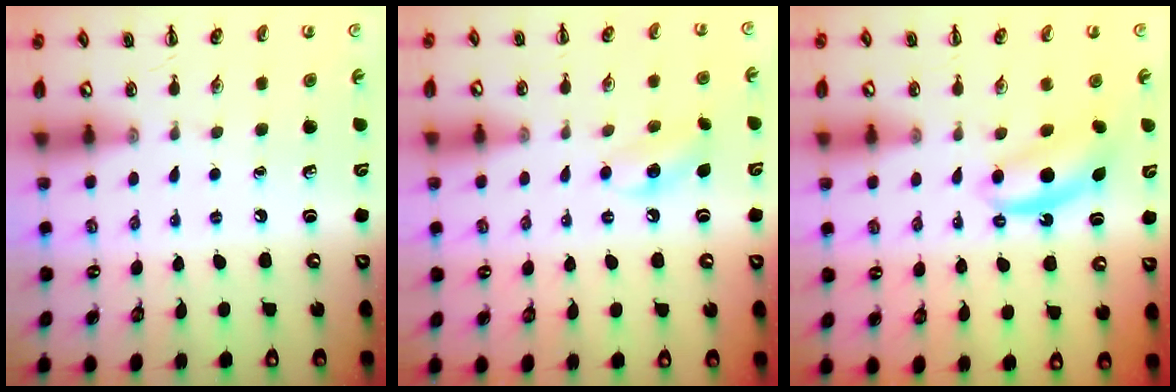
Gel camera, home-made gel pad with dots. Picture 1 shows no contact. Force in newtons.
{"total": 8.6, "press": 8.3, "slide": 1.9}
{"total": 6.1, "press": 6.0, "slide": 1.1}